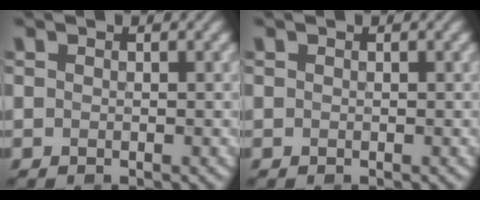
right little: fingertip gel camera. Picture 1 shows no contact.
{"total": 0.0}